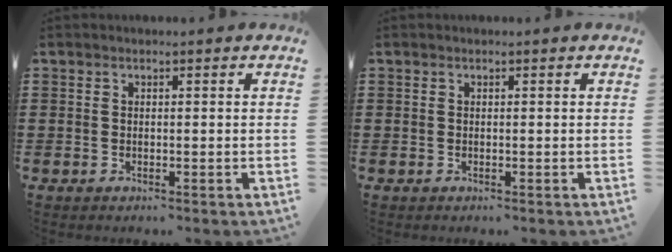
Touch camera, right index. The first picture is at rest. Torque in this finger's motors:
{"motor_torque": [0.90, 1.24, 0.00, 0.01]}